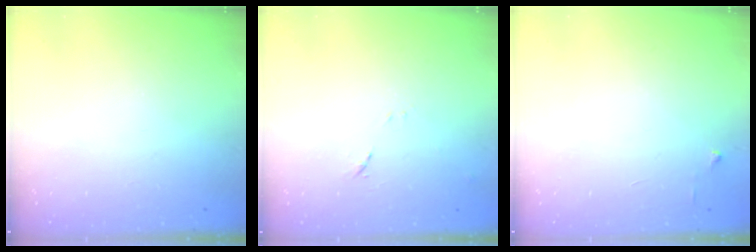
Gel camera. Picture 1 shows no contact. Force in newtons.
{"total": 7.1, "press": 7.1, "slide": 0.6}
{"total": 3.7, "press": 3.6, "slide": 0.4}